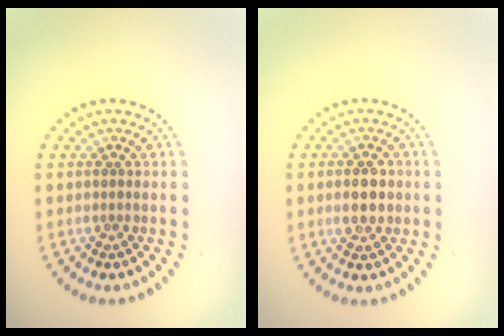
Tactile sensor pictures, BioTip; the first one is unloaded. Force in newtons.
{"total": 2.9, "press": 2.9, "slide": 0.0}